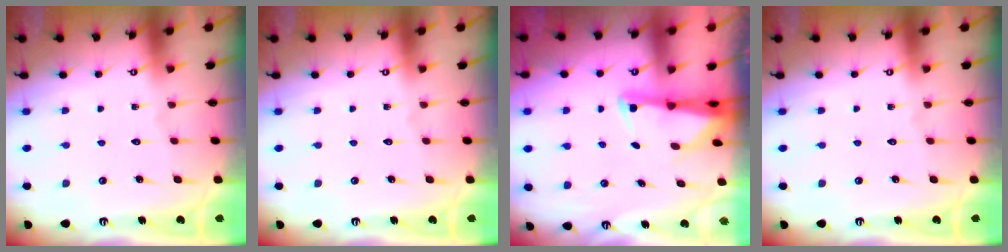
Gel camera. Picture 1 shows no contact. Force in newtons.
{"total": 0.0}
{"total": 2.6, "press": 2.5, "slide": 0.5}
{"total": 0.0}